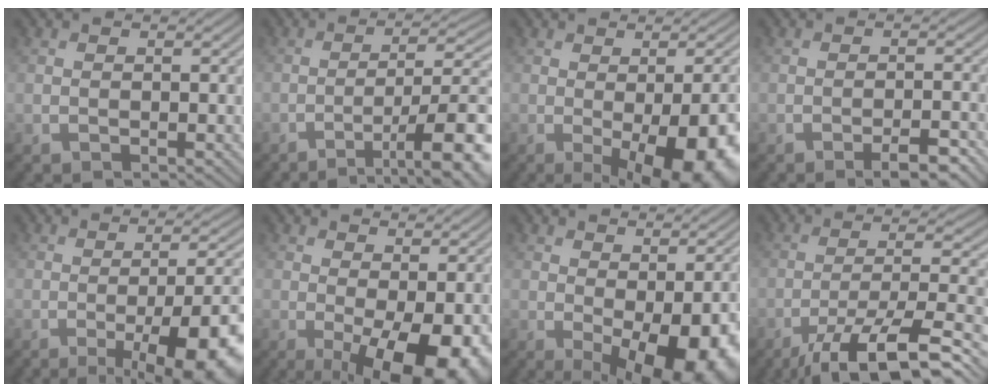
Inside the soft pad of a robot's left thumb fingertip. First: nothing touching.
{"total": 11.2, "force": [-5.6, 2.2, 9.5], "torque": [-0.139, 0.011, -0.078]}
{"total": 12.6, "force": [-3.6, 4.4, 11.3], "torque": [-0.118, -0.021, -0.026]}
{"total": 3.5, "force": [-2.4, 0.6, 2.5], "torque": [-0.037, 0.007, -0.037]}
{"total": 12.9, "force": [-4.9, 3.6, 11.4], "torque": [-0.139, -0.001, -0.068]}
{"total": 9.9, "force": [-1.8, 4.0, 8.9], "torque": [-0.121, -0.008, -0.016]}
{"total": 9.5, "force": [-1.8, 4.1, 8.4], "torque": [-0.115, -0.016, -0.010]}
{"total": 13.2, "force": [-8.6, 3.1, 9.5], "torque": [-0.165, -0.003, -0.141]}